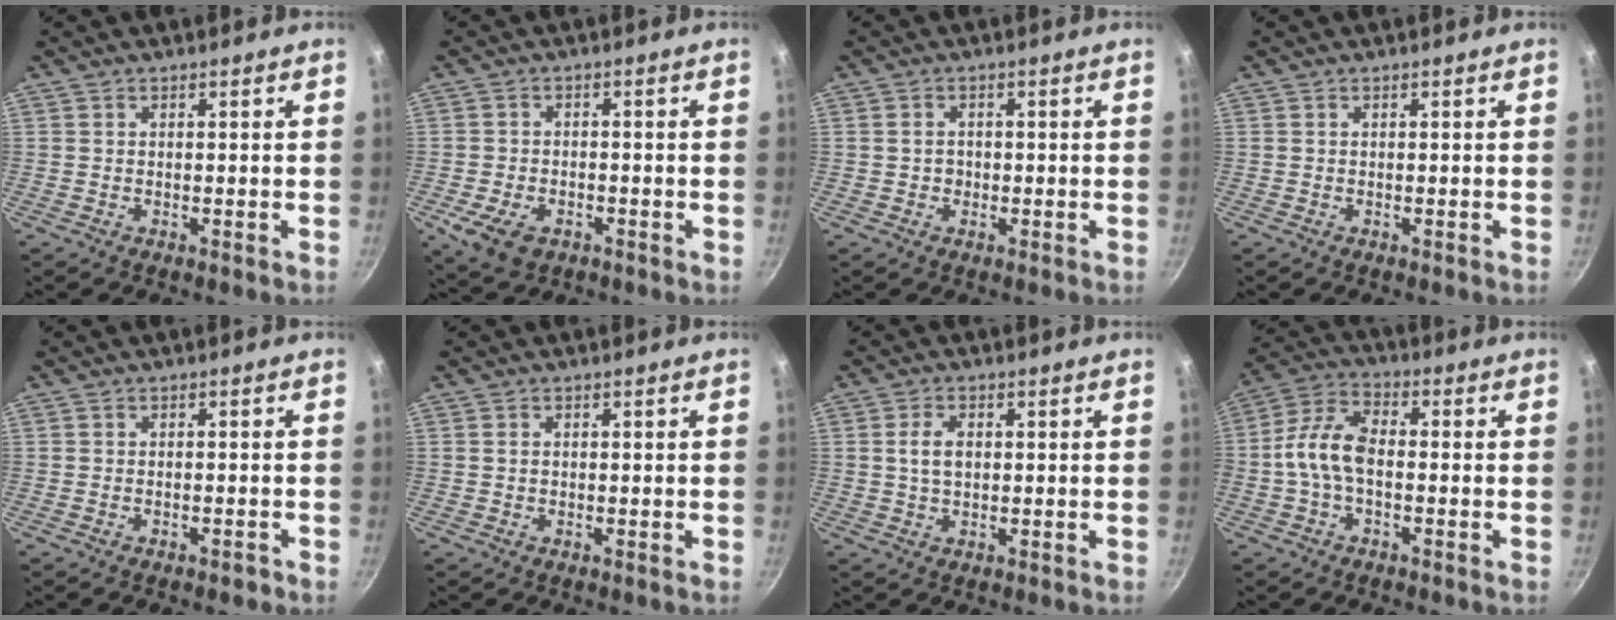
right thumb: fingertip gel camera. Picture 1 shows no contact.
{"total": 6.9, "force": [-2.9, 4.4, 4.5], "torque": [-0.083, 0.003, -0.047]}
{"total": 1.8, "force": [-0.2, 1.6, 0.7], "torque": [-0.006, 0.005, -0.004]}
{"total": 0.0}
{"total": 1.2, "force": [-0.9, 0.5, 0.6], "torque": [-0.006, 0.014, -0.006]}
{"total": 0.9, "force": [0.0, 0.8, 0.5], "torque": [-0.006, 0.003, 0.001]}
{"total": 3.8, "force": [0.5, 2.3, 3.0], "torque": [-0.048, 0.005, 0.008]}
{"total": 8.9, "force": [-1.5, 5.1, 7.2], "torque": [-0.139, 0.037, -0.042]}